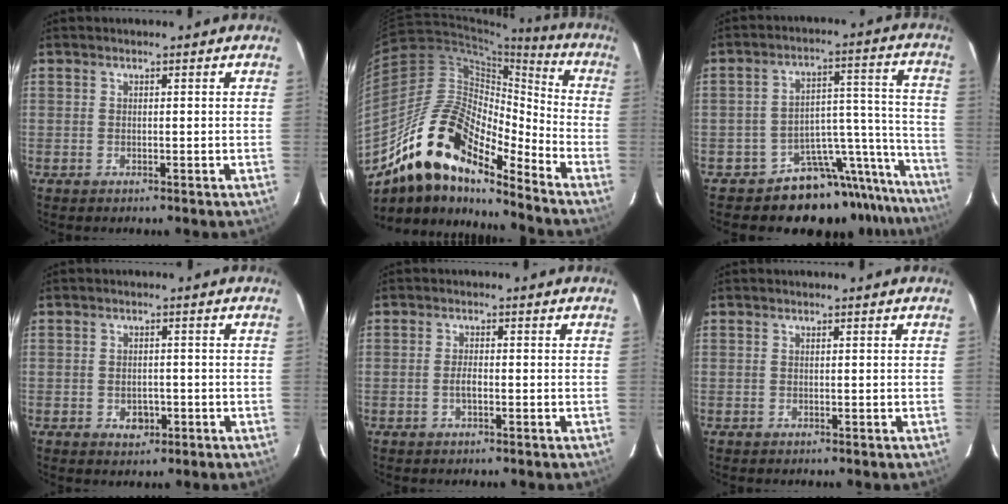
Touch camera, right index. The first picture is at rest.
{"total": 18.9, "force": [-14.2, 6.3, 10.8], "torque": [-0.184, -0.002, -0.277]}
{"total": 17.5, "force": [-16.2, 6.4, 1.9], "torque": [-0.005, 0.072, -0.237]}
{"total": 3.2, "force": [-1.4, 2.3, 1.6], "torque": [-0.030, 0.002, -0.016]}
{"total": 2.6, "force": [-1.0, 0.7, 2.3], "torque": [-0.048, 0.001, -0.020]}
{"total": 0.0}